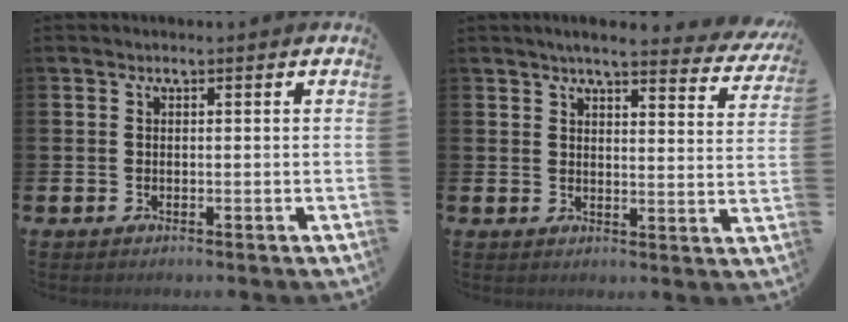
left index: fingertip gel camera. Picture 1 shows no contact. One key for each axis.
{"total": 4.4, "fx": 4.1, "fy": 0.2, "fz": 1.7, "tx": -0.039, "ty": -0.027, "tz": 0.066}